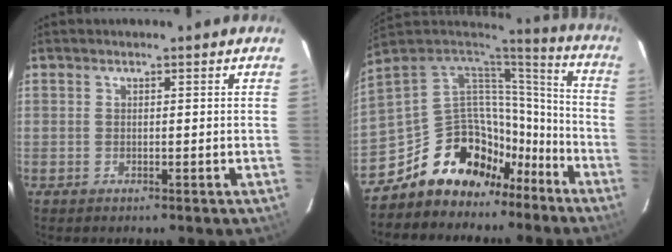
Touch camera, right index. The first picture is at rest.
{"total": 18.0, "force": [-12.2, 11.8, 6.0], "torque": [-0.117, 0.062, -0.188]}